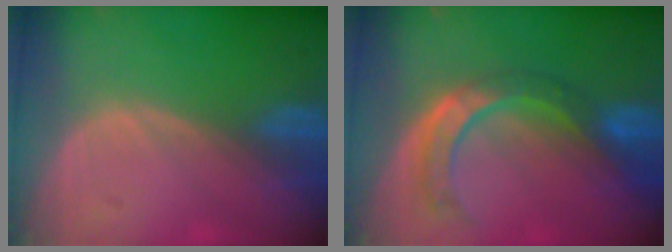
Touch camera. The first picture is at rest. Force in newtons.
{"total": 8.3, "press": 7.2, "slide": 4.2}